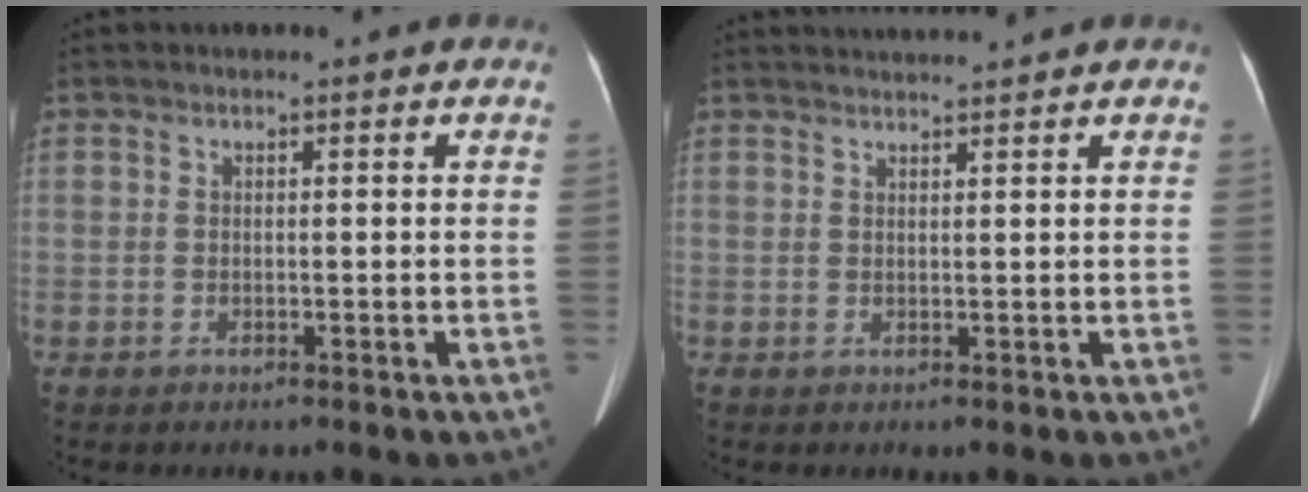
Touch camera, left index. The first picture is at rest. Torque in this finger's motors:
{"motor_torque": [-0.25, -0.37, 0.00, 0.02]}